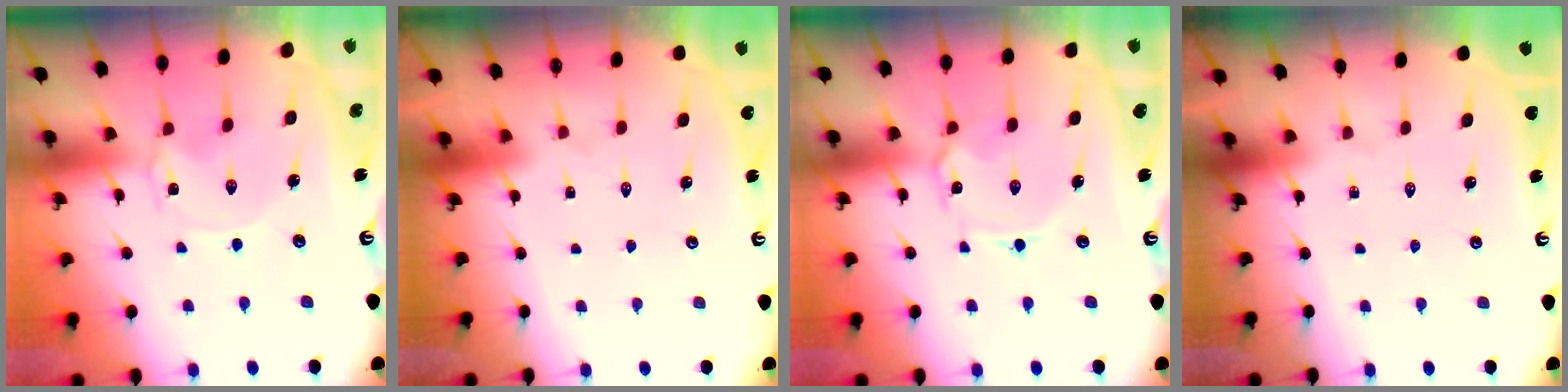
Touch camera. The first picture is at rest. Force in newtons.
{"total": 1.6, "press": 1.6, "slide": 0.1}
{"total": 3.6, "press": 3.5, "slide": 0.4}
{"total": 0.0}